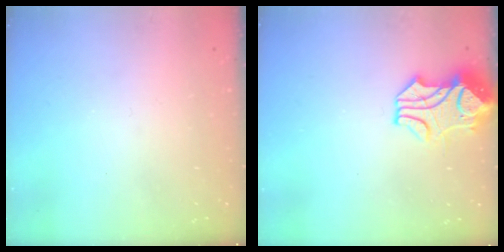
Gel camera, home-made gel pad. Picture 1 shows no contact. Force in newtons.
{"total": 2.2, "press": 1.9, "slide": 1.1}